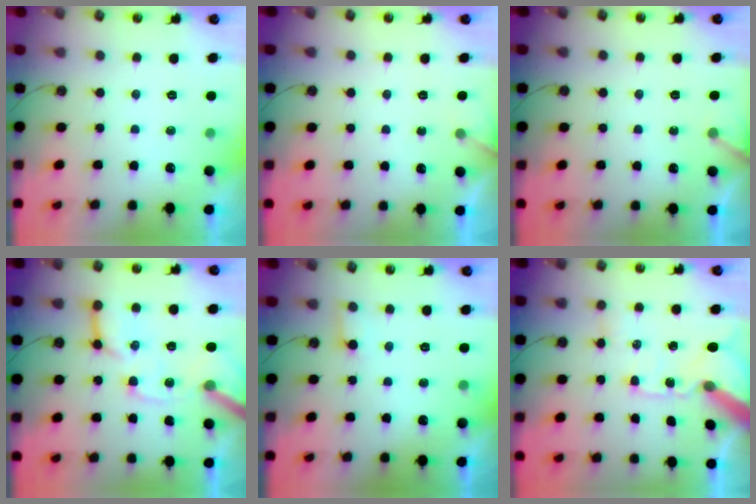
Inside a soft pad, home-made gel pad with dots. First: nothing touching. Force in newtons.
{"total": 2.5, "press": 2.5, "slide": 0.3}
{"total": 2.3, "press": 2.3, "slide": 0.1}
{"total": 15.3, "press": 15.2, "slide": 1.5}
{"total": 5.8, "press": 5.8, "slide": 0.5}
{"total": 13.3, "press": 13.1, "slide": 2.4}